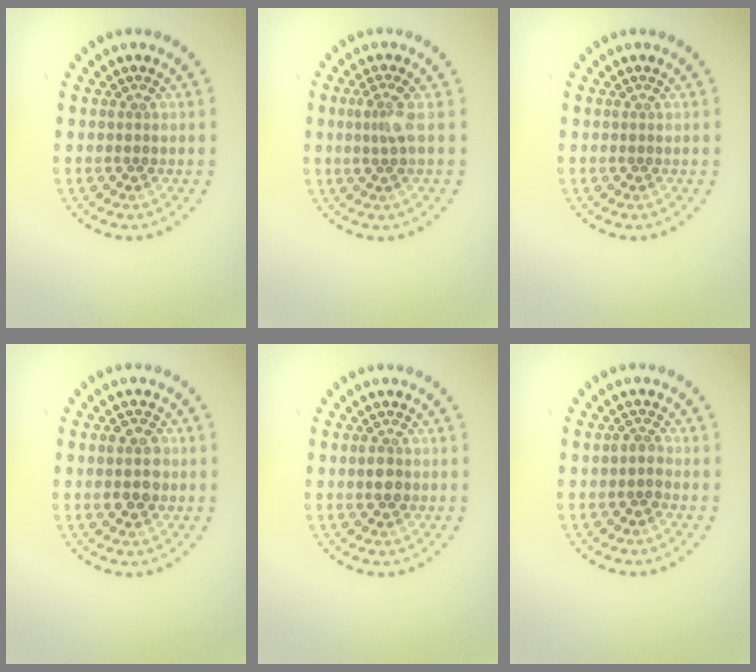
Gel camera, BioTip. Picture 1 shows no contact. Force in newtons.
{"total": 2.0, "press": 1.5, "slide": 1.3}
{"total": 0.0}
{"total": 2.9, "press": 2.9, "slide": 0.1}
{"total": 1.3, "press": 1.3, "slide": 0.1}
{"total": 1.3, "press": 1.1, "slide": 0.5}